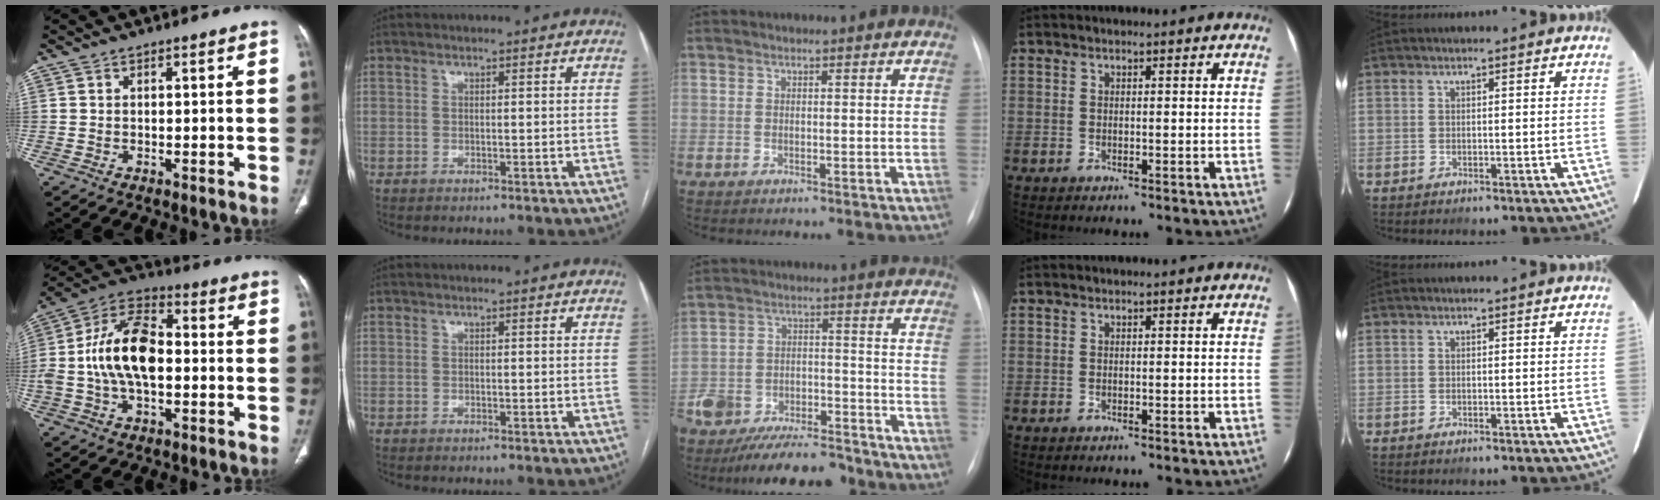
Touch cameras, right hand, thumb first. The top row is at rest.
{"thumb": {"total": 15.2, "force": [-0.8, 8.3, 12.7], "torque": [-0.242, 0.035, -0.023]}, "middle": {"total": 15.8, "force": [-13.6, 4.9, 6.3], "torque": [-0.100, 0.013, -0.209]}}